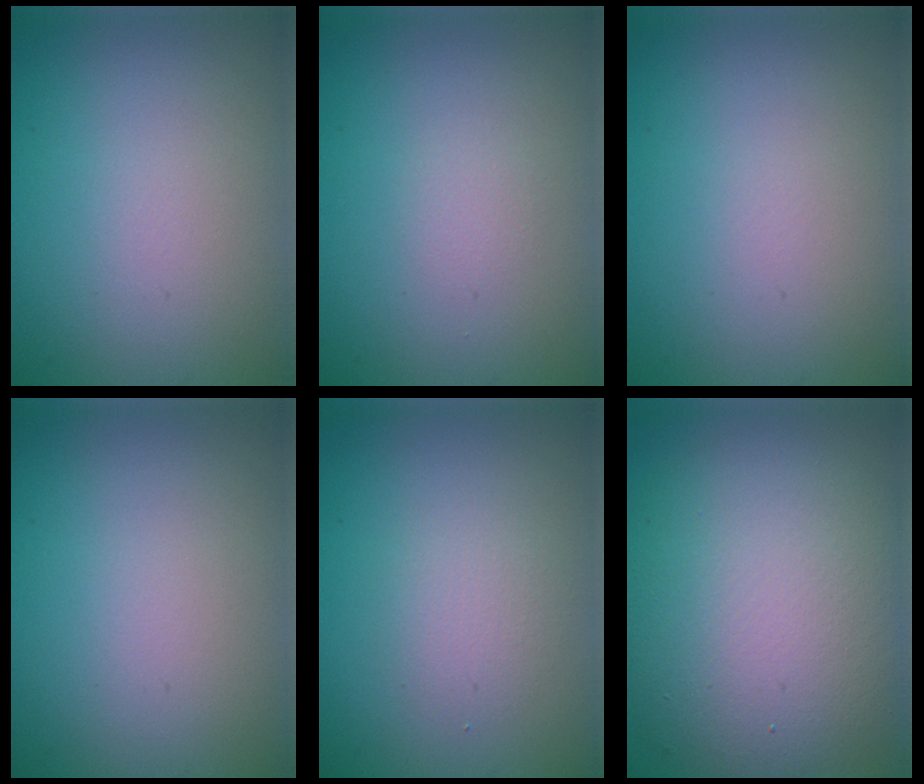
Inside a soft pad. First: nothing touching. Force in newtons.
{"total": 0.5, "press": 0.5, "slide": 0.1}
{"total": 0.0}
{"total": 0.0}
{"total": 1.8, "press": 1.8, "slide": 0.1}
{"total": 11.5, "press": 11.5, "slide": 1.0}